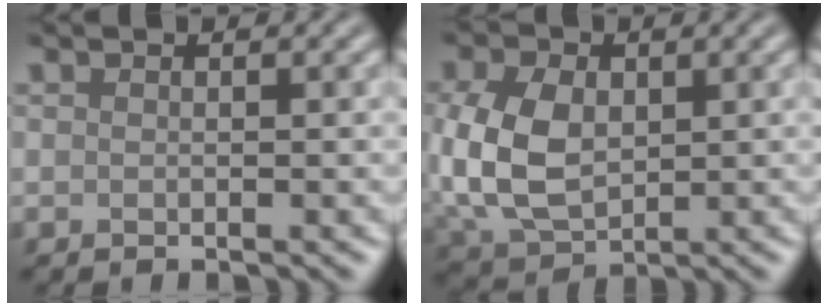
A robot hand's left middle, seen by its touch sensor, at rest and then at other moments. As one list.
[{"total": 8.5, "force": [0.3, 5.8, 6.2], "torque": [-0.163, 0.005, 0.006]}]